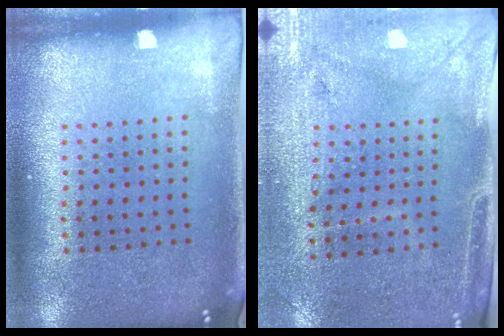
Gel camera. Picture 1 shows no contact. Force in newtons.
{"total": 3.0, "press": 2.6, "slide": 1.5}